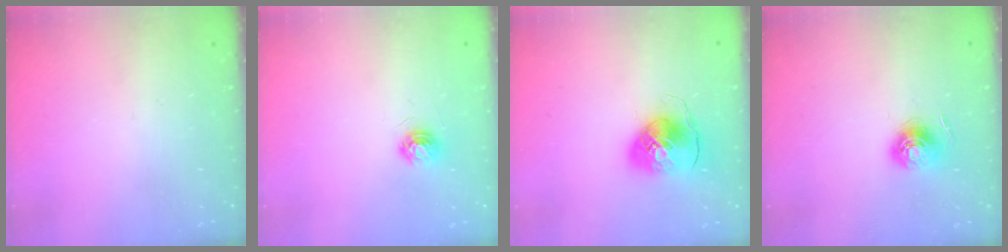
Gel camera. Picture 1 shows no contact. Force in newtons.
{"total": 5.3, "press": 5.3, "slide": 0.6}
{"total": 9.0, "press": 8.8, "slide": 1.5}
{"total": 6.1, "press": 6.1, "slide": 0.5}